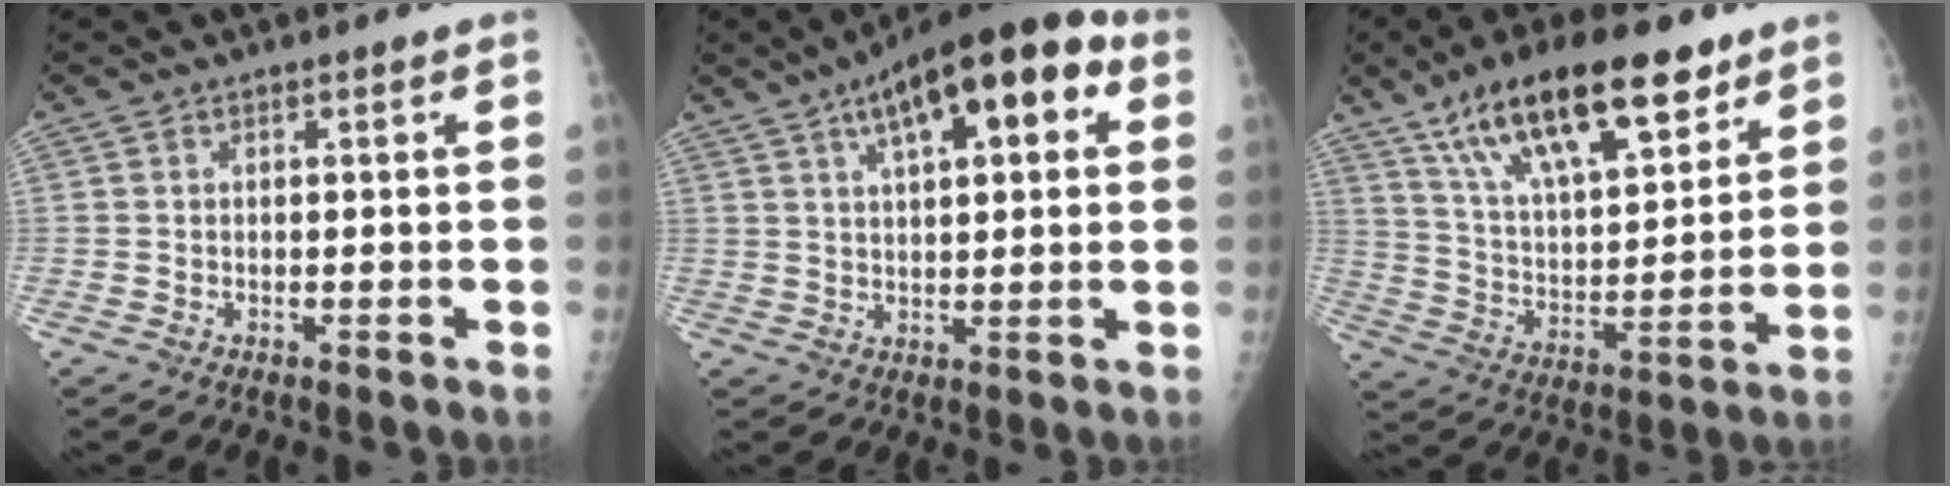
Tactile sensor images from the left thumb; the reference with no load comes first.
{"total": 16.8, "force": [7.0, 6.6, 13.8], "torque": [-0.185, 0.016, 0.100]}
{"total": 22.4, "force": [13.8, 8.5, 15.5], "torque": [-0.231, -0.039, 0.243]}